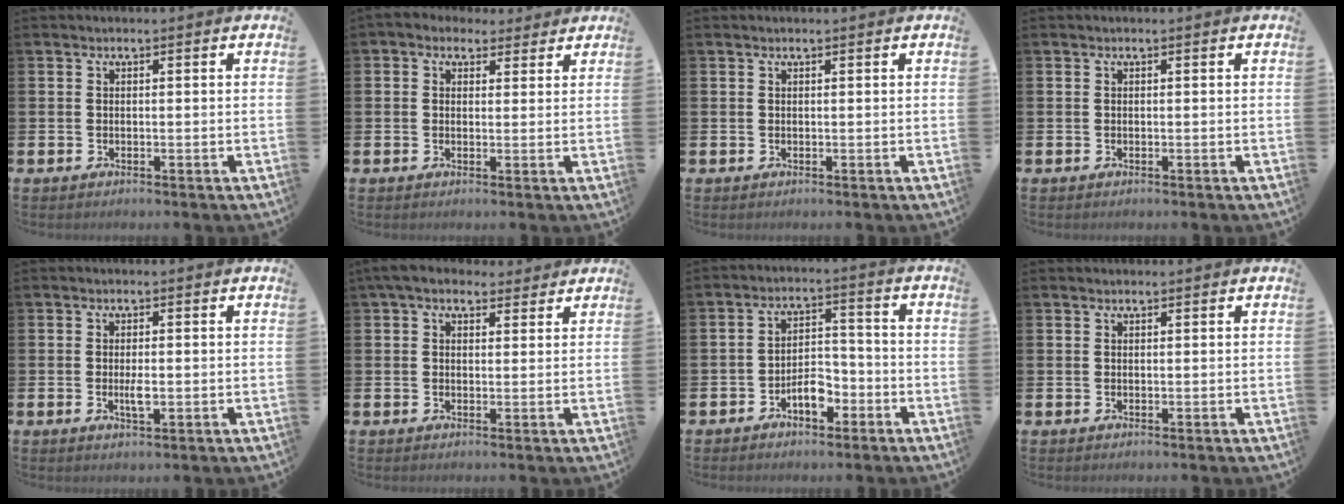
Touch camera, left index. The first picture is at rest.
{"total": 2.7, "force": [2.1, 1.8, 0.2], "torque": [-0.003, -0.003, 0.034]}
{"total": 0.0}
{"total": 0.0}
{"total": 2.0, "force": [-0.1, 0.5, 1.9], "torque": [-0.029, -0.004, -0.004]}
{"total": 5.0, "force": [4.2, 2.2, 1.6], "torque": [-0.029, -0.011, 0.074]}
{"total": 4.7, "force": [-2.7, 2.5, 2.9], "torque": [-0.043, 0.007, -0.055]}
{"total": 0.8, "force": [0.7, 0.2, 0.1], "torque": [0.002, 0.001, 0.013]}